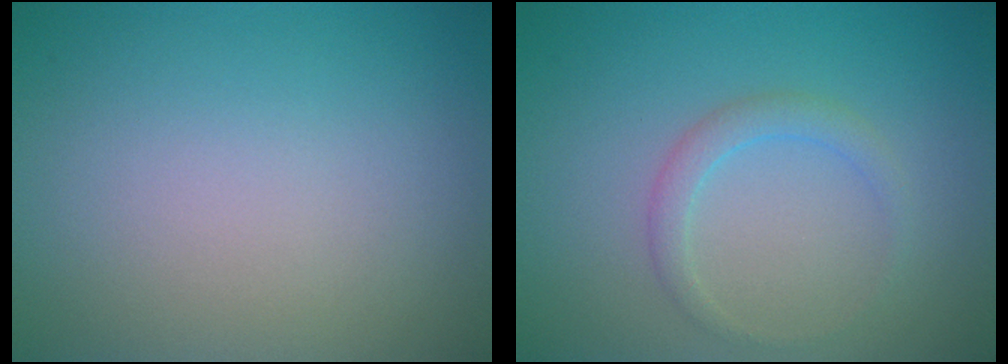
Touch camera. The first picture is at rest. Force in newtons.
{"total": 1.6, "press": 1.6, "slide": 0.0}